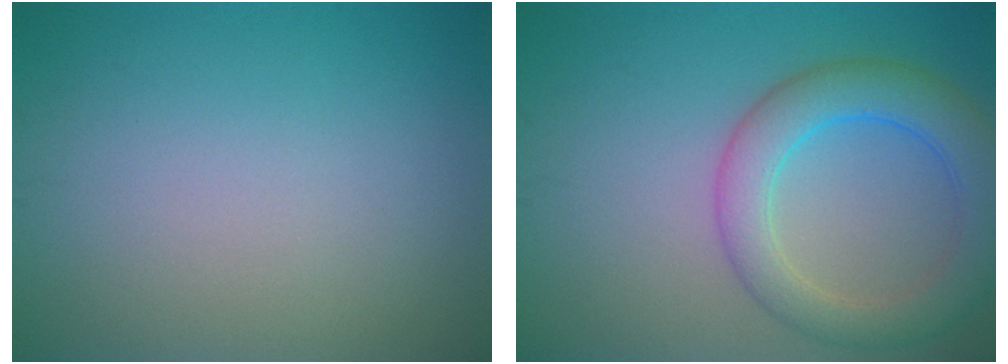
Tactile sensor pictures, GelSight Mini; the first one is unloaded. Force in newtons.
{"total": 5.7, "press": 5.7, "slide": 0.2}